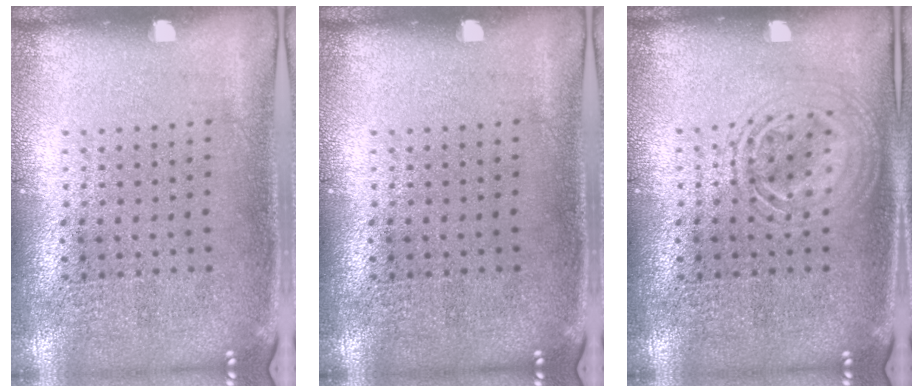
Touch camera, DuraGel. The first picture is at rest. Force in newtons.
{"total": 0.0}
{"total": 2.4, "press": 2.4, "slide": 0.3}